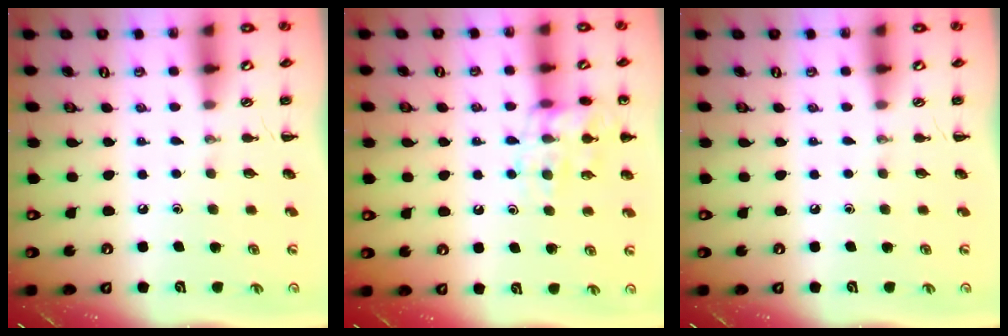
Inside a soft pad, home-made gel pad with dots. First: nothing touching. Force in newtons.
{"total": 15.7, "press": 15.6, "slide": 2.0}
{"total": 0.0}